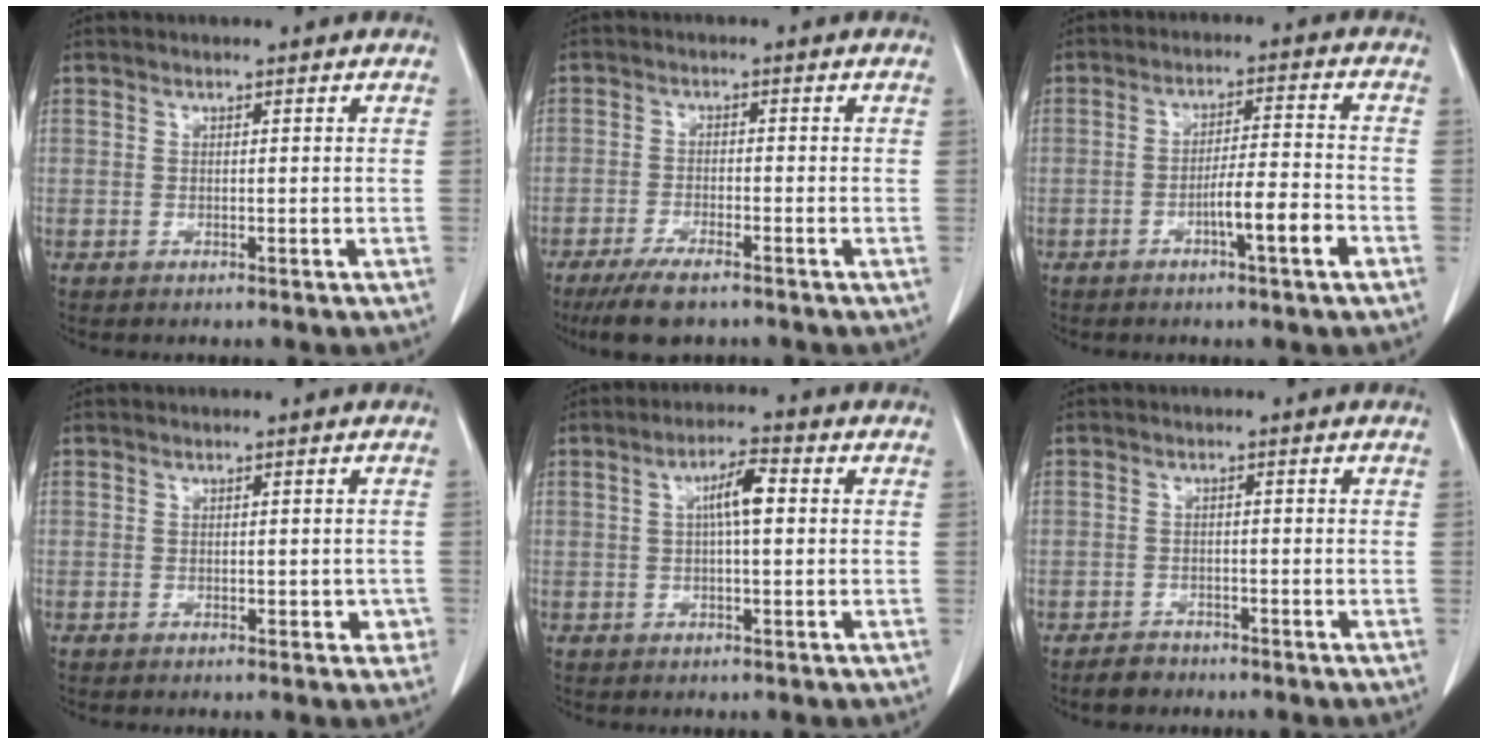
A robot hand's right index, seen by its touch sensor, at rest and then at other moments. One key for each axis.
{"total": 6.2, "fx": -4.7, "fy": 1.4, "fz": 3.8, "tx": -0.070, "ty": -0.012, "tz": -0.082}
{"total": 6.8, "fx": -3.0, "fy": 0.2, "fz": 6.1, "tx": -0.096, "ty": 0.004, "tz": -0.051}
{"total": 2.6, "fx": -0.5, "fy": 1.5, "fz": 2.0, "tx": -0.013, "ty": 0.008, "tz": -0.003}
{"total": 5.1, "fx": 0.9, "fy": 1.0, "fz": 4.9, "tx": -0.085, "ty": 0.013, "tz": 0.012}
{"total": 2.4, "fx": -1.8, "fy": 1.5, "fz": 0.1, "tx": -0.005, "ty": 0.005, "tz": -0.032}